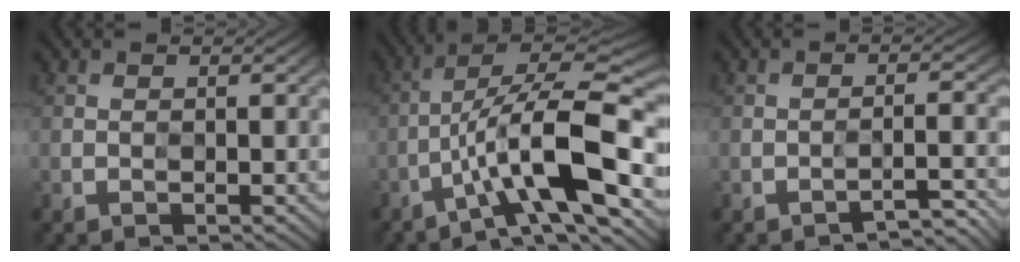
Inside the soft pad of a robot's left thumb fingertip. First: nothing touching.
{"total": 11.5, "force": [-4.1, 2.8, 10.3], "torque": [-0.177, 0.014, -0.077]}
{"total": 2.4, "force": [-1.9, 0.1, 1.5], "torque": [-0.009, 0.017, -0.033]}